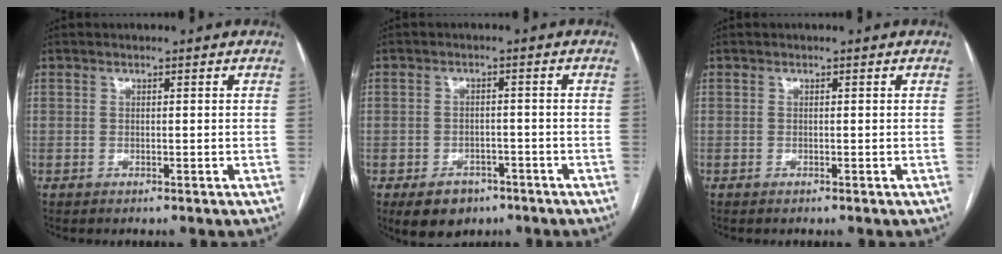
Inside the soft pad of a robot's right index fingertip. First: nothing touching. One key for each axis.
{"total": 5.7, "fx": -3.5, "fy": 3.9, "fz": 2.2, "tx": -0.038, "ty": 0.001, "tz": -0.046}
{"total": 0.0}